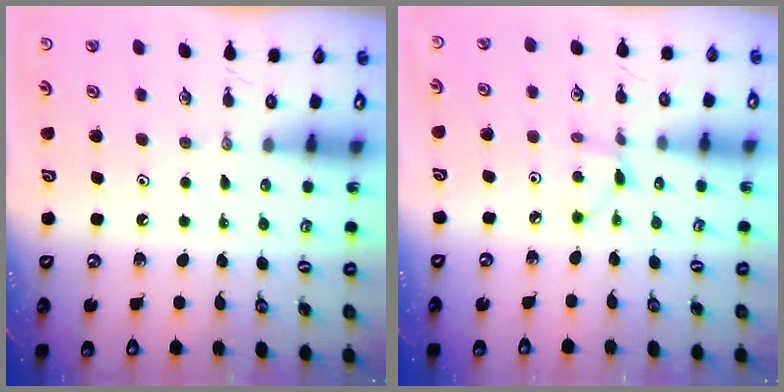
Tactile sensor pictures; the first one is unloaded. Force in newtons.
{"total": 4.1, "press": 4.1, "slide": 0.7}